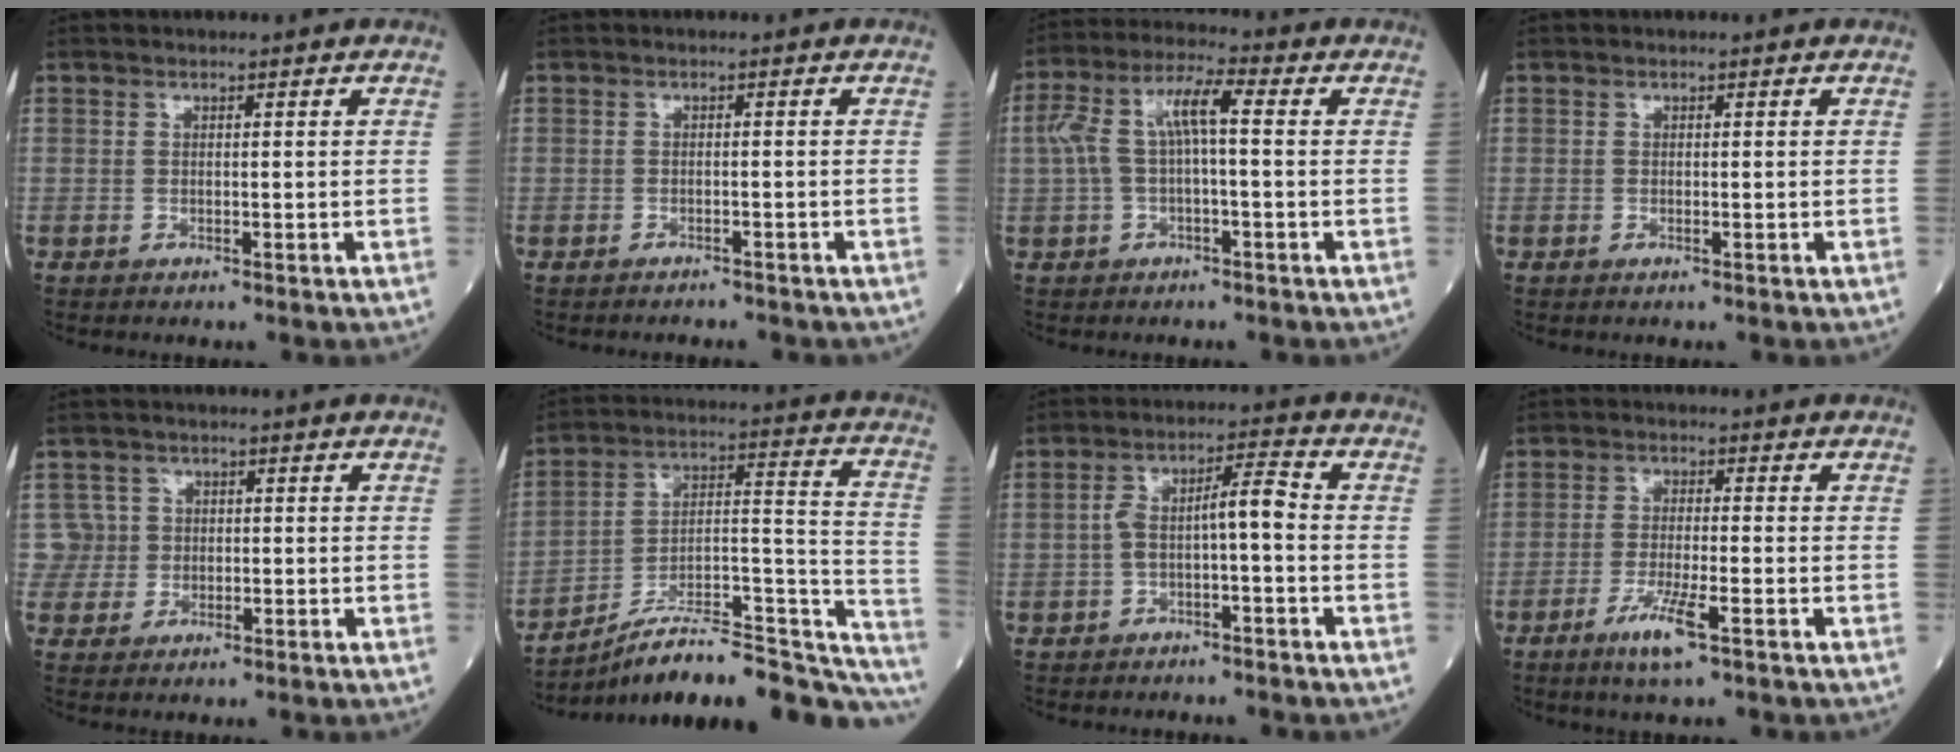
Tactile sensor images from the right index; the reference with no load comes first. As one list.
[{"total": 3.9, "force": [-3.6, 1.3, 0.7], "torque": [-0.010, 0.001, -0.043]}, {"total": 7.7, "force": [0.6, 1.9, 7.4], "torque": [-0.160, 0.039, 0.010]}, {"total": 0.0}, {"total": 3.3, "force": [0.1, 3.2, -0.6], "torque": [0.032, 0.008, -0.002]}, {"total": 26.4, "force": [-22.7, 4.8, 12.5], "torque": [-0.110, 0.043, -0.332]}, {"total": 5.7, "force": [-1.3, 1.1, 5.4], "torque": [-0.101, 0.030, -0.021]}, {"total": 5.6, "force": [-3.2, 0.2, 4.6], "torque": [-0.088, -0.010, -0.060]}]